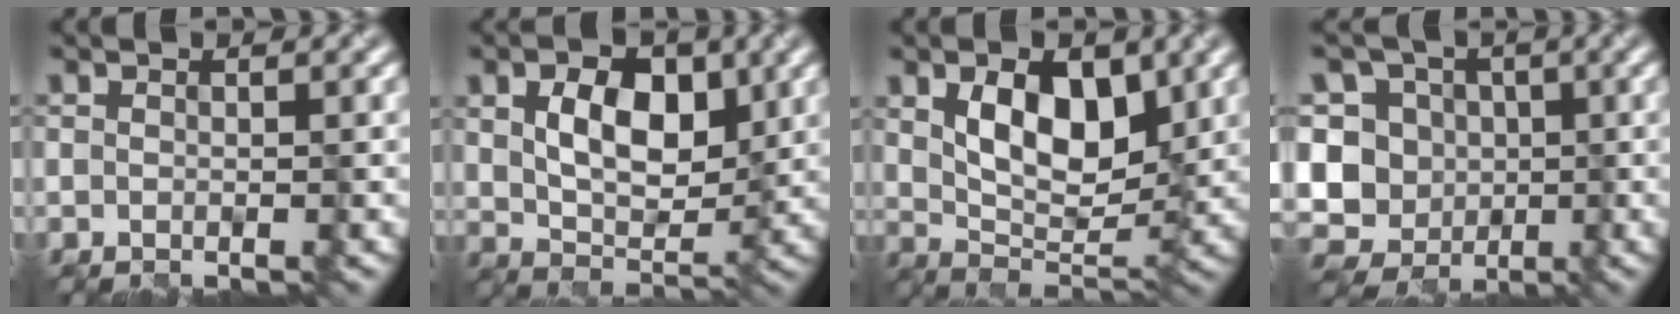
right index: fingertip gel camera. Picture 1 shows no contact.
{"total": 5.7, "force": [2.0, 3.6, 3.9], "torque": [-0.067, -0.004, 0.033]}
{"total": 6.2, "force": [2.2, 3.4, 4.7], "torque": [-0.076, -0.005, 0.039]}
{"total": 12.4, "force": [-0.4, 11.7, 4.0], "torque": [-0.103, 0.025, -0.037]}